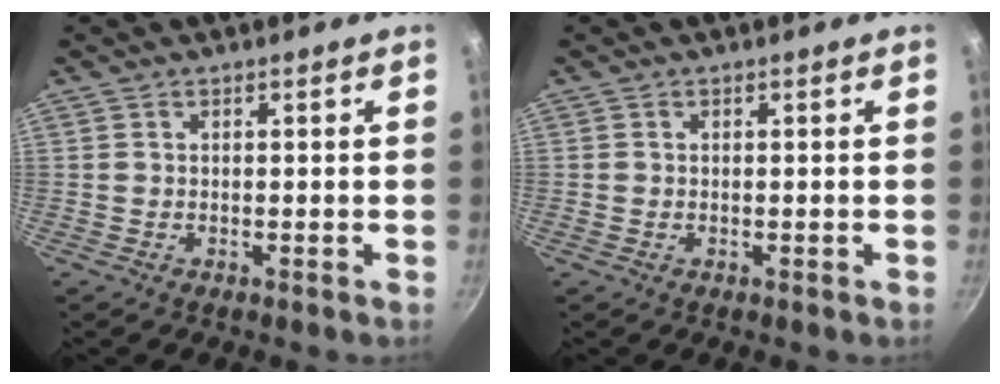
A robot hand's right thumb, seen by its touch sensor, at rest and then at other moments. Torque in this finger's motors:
{"motor_torque": [-0.41, -0.48, 0.36, -0.04, 0.02]}